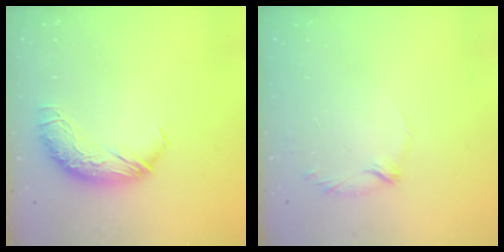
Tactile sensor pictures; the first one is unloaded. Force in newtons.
{"total": 5.7, "press": 5.6, "slide": 1.0}